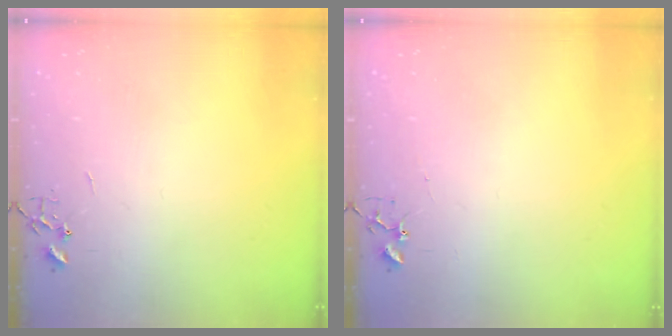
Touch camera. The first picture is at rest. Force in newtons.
{"total": 3.9, "press": 3.8, "slide": 0.6}